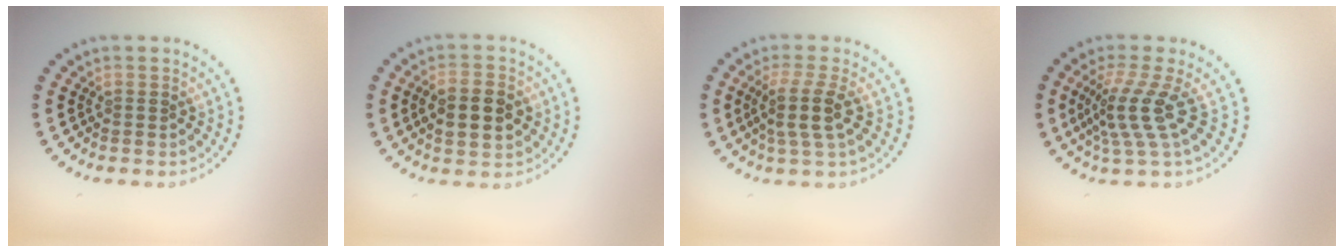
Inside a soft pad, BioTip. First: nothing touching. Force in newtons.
{"total": 3.9, "press": 3.9, "slide": 0.2}
{"total": 3.2, "press": 2.6, "slide": 2.0}
{"total": 3.8, "press": 2.8, "slide": 2.6}